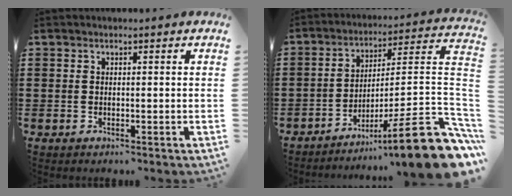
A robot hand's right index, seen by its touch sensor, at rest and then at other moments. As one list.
[{"total": 14.3, "force": [-8.0, 0.8, 11.8], "torque": [-0.165, 0.007, -0.138]}]